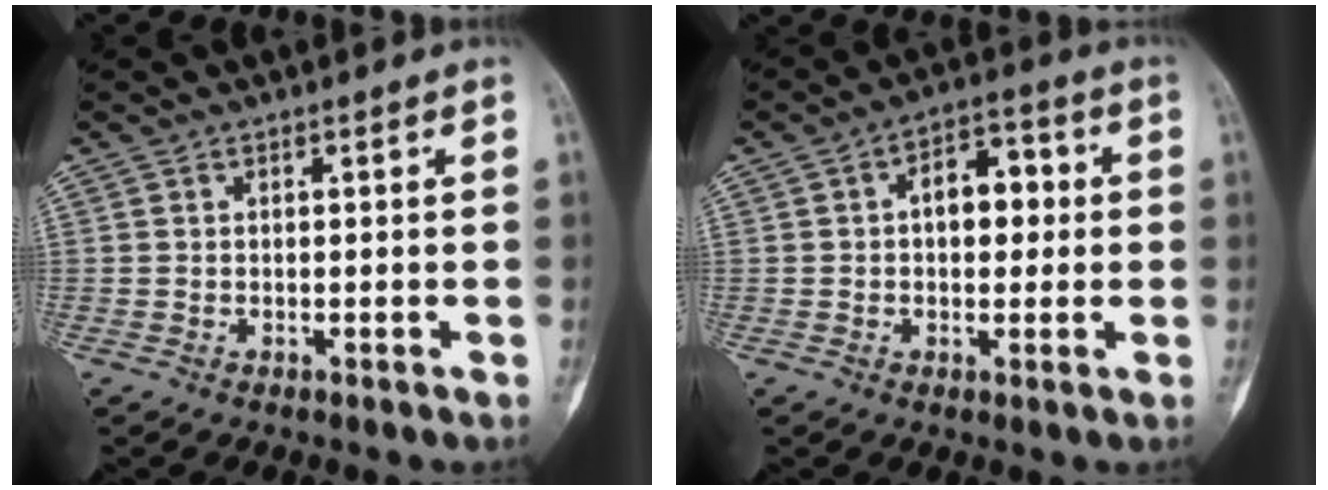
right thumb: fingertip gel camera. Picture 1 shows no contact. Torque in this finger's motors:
{"motor_torque": [-0.38, 0.67, 0.19, -0.07, 0.04]}